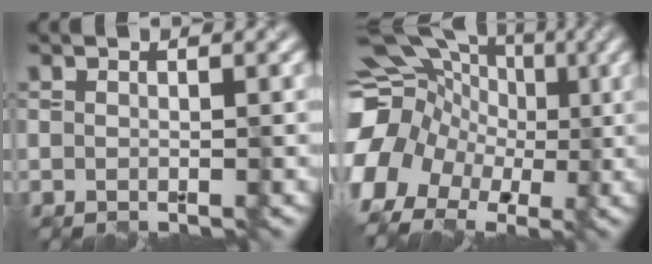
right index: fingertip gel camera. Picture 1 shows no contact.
{"total": 15.6, "force": [-1.8, 13.6, 7.5], "torque": [-0.176, 0.007, -0.067]}